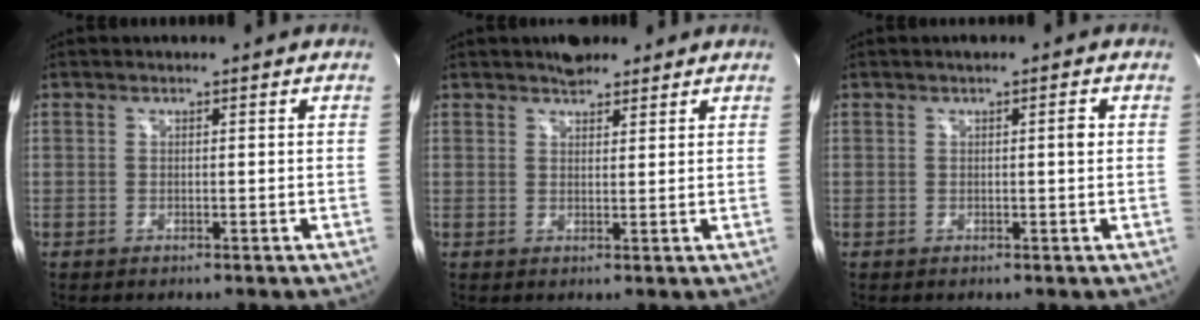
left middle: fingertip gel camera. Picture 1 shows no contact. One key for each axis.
{"total": 3.5, "fx": 2.9, "fy": 1.5, "fz": 1.2, "tx": -0.023, "ty": 0.010, "tz": 0.045}
{"total": 1.4, "fx": 0.3, "fy": 0.1, "fz": 1.4, "tx": -0.022, "ty": 0.004, "tz": 0.005}